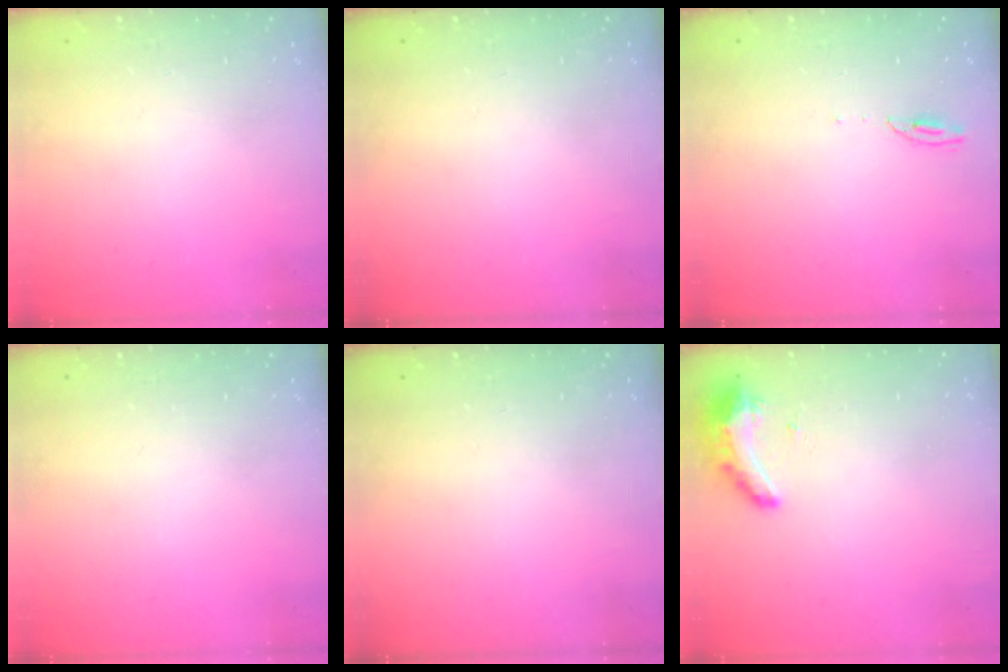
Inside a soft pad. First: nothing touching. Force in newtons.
{"total": 0.0}
{"total": 4.4, "press": 4.4, "slide": 0.1}
{"total": 0.0}
{"total": 0.0}
{"total": 8.4, "press": 8.3, "slide": 1.3}